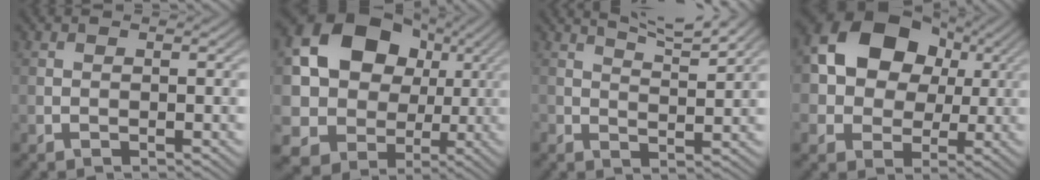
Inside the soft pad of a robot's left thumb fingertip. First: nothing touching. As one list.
[{"total": 15.2, "force": [2.6, 12.8, 7.7], "torque": [-0.174, 0.005, 0.030]}, {"total": 5.8, "force": [4.6, 0.9, 3.4], "torque": [-0.062, 0.003, 0.075]}, {"total": 12.8, "force": [2.5, 10.0, 7.6], "torque": [-0.154, 0.023, 0.029]}]